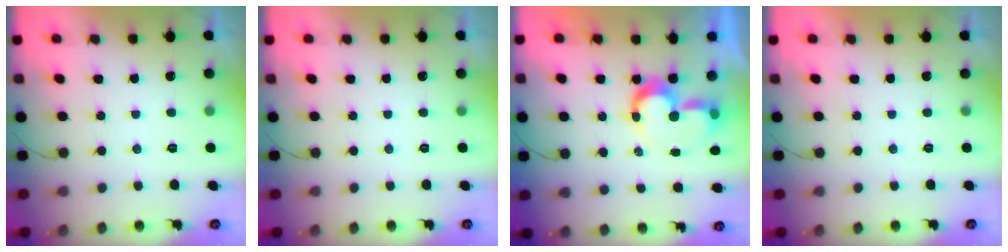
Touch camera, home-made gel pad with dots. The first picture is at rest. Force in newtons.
{"total": 0.0}
{"total": 9.8, "press": 9.8, "slide": 0.6}
{"total": 1.7, "press": 1.6, "slide": 0.0}